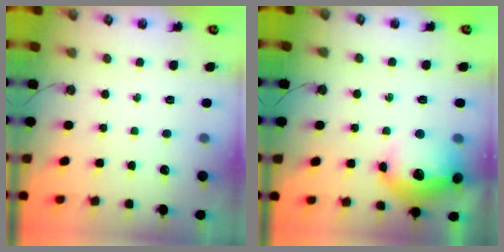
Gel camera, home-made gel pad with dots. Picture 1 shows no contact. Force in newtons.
{"total": 18.2, "press": 18.2, "slide": 1.4}